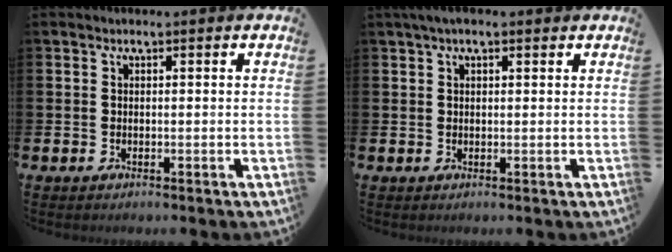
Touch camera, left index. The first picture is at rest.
{"total": 2.2, "force": [1.5, 0.9, 1.3], "torque": [-0.024, 0.007, 0.026]}